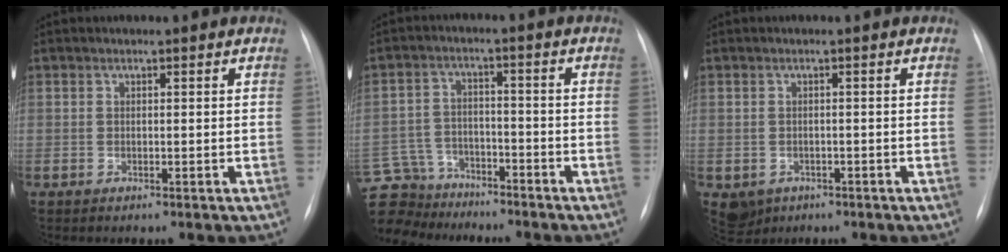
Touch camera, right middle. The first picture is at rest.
{"total": 12.7, "force": [-11.0, 5.9, 1.8], "torque": [-0.065, 0.018, -0.183]}
{"total": 3.8, "force": [-1.9, 3.1, 0.9], "torque": [-0.012, 0.000, -0.022]}